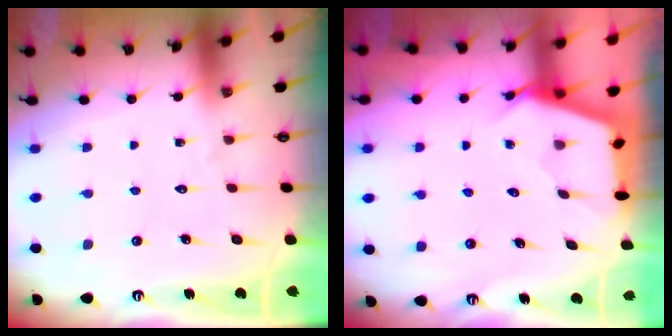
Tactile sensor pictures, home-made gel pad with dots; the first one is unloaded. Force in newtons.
{"total": 2.6, "press": 2.6, "slide": 0.3}